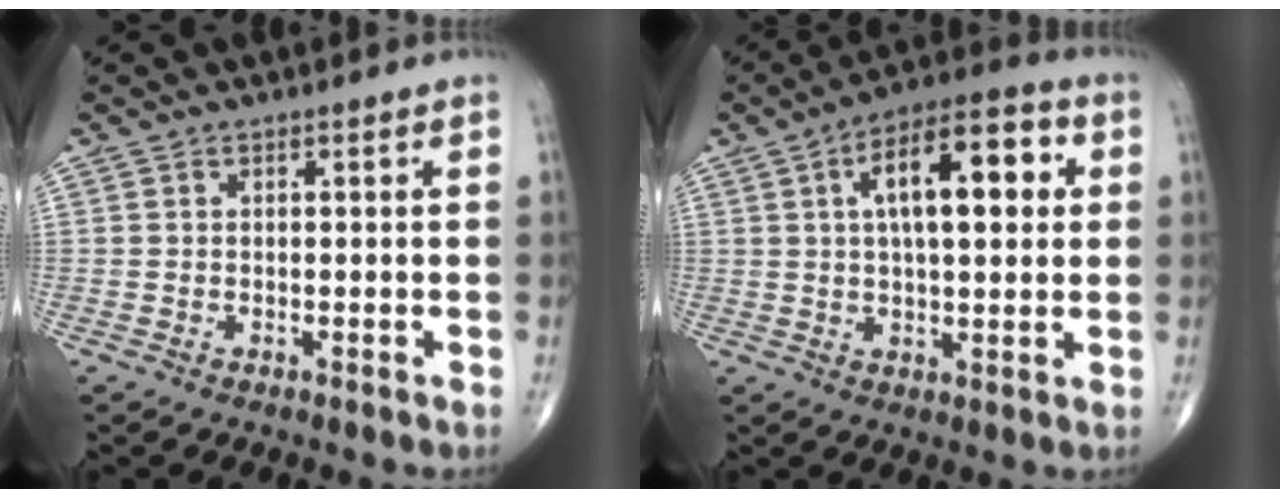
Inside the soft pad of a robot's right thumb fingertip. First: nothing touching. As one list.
[{"total": 15.6, "force": [3.7, 6.5, 13.7], "torque": [-0.191, 0.019, 0.051]}]